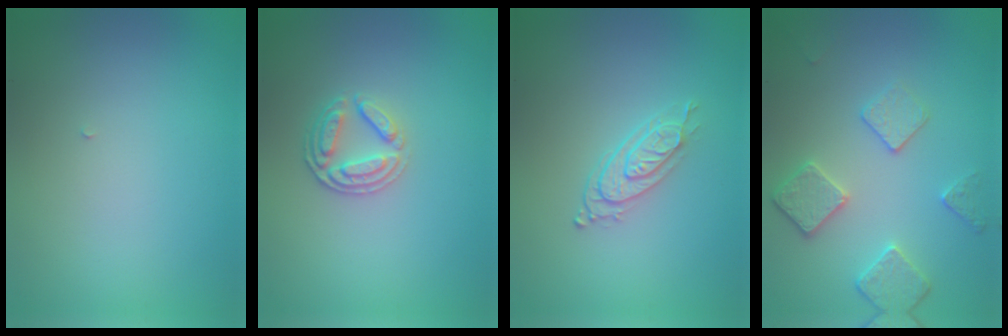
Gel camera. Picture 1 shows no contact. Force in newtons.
{"total": 2.7, "press": 2.5, "slide": 1.0}
{"total": 2.7, "press": 2.1, "slide": 1.7}
{"total": 3.5, "press": 3.1, "slide": 1.7}